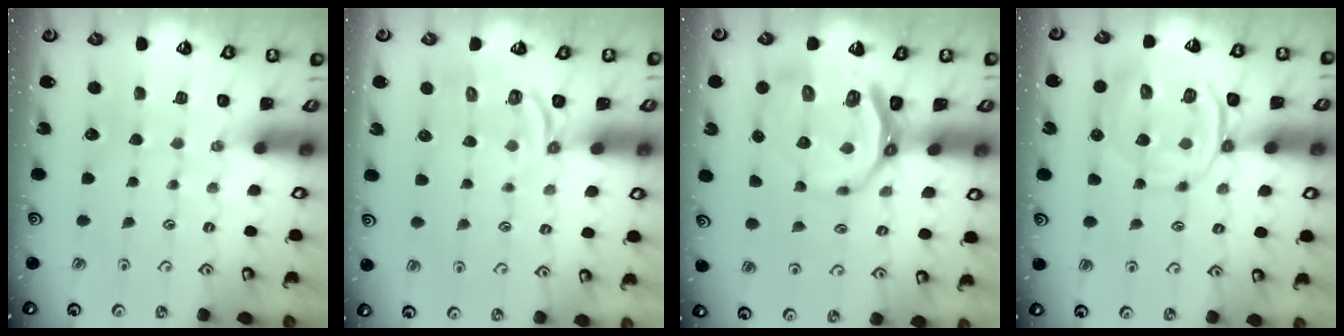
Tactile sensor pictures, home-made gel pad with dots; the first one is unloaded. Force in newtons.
{"total": 5.1, "press": 4.5, "slide": 2.5}
{"total": 10.7, "press": 10.0, "slide": 3.8}
{"total": 11.2, "press": 11.1, "slide": 1.5}